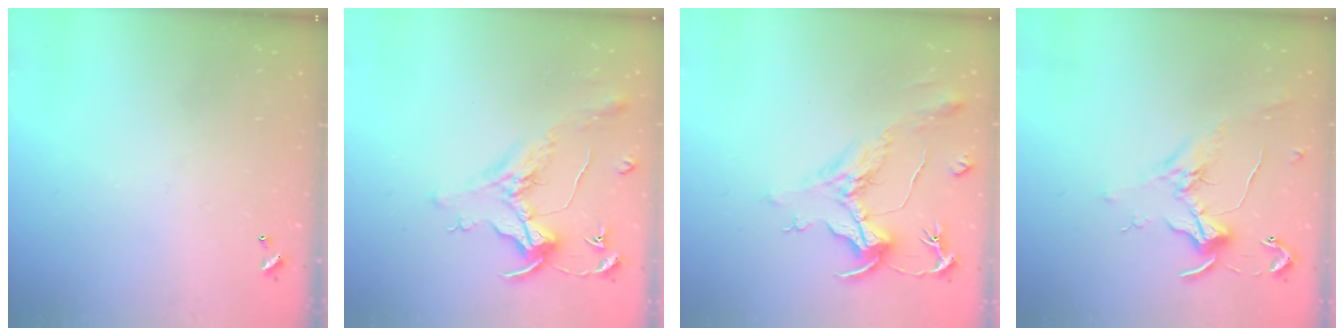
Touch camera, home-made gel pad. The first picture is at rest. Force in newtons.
{"total": 1.6, "press": 1.4, "slide": 0.7}
{"total": 2.2, "press": 1.7, "slide": 1.4}
{"total": 0.7, "press": 0.3, "slide": 0.7}